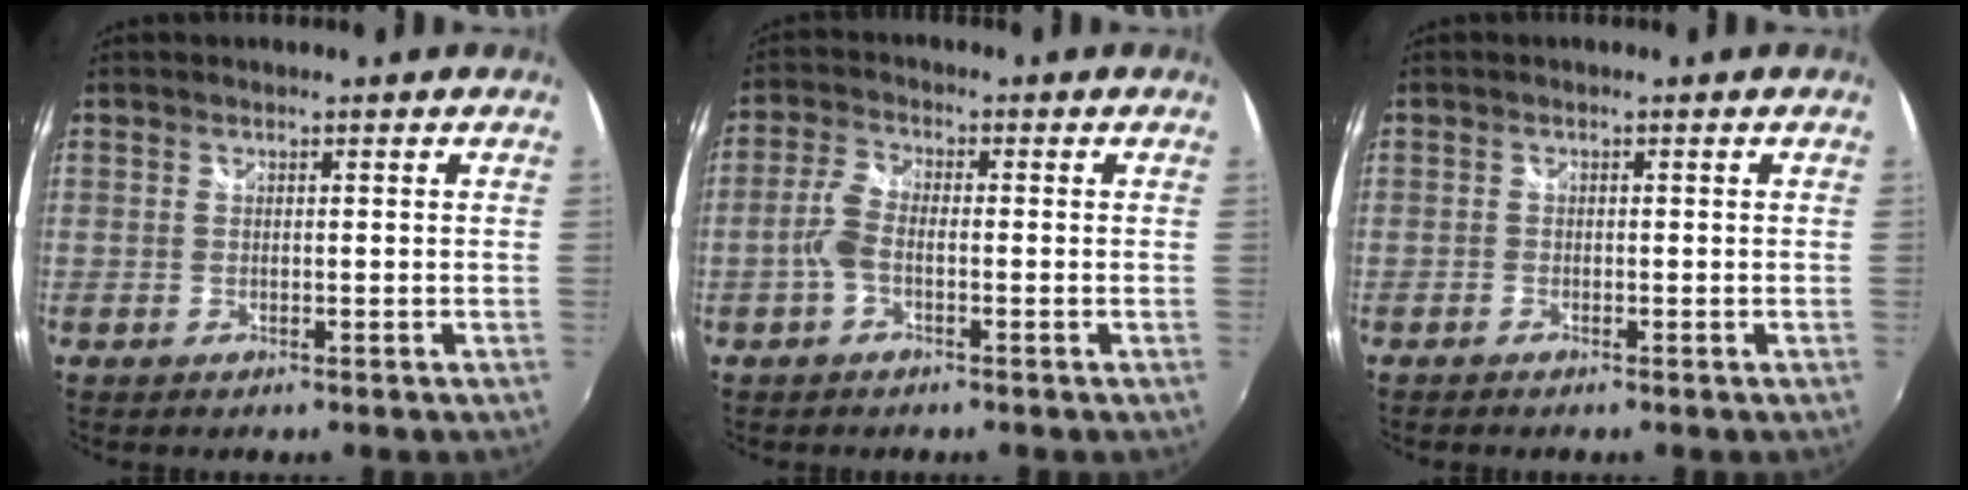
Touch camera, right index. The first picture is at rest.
{"total": 4.0, "force": [-1.4, 1.7, 3.3], "torque": [-0.078, 0.008, -0.031]}
{"total": 0.7, "force": [-0.7, 0.2, 0.1], "torque": [-0.007, -0.002, -0.016]}